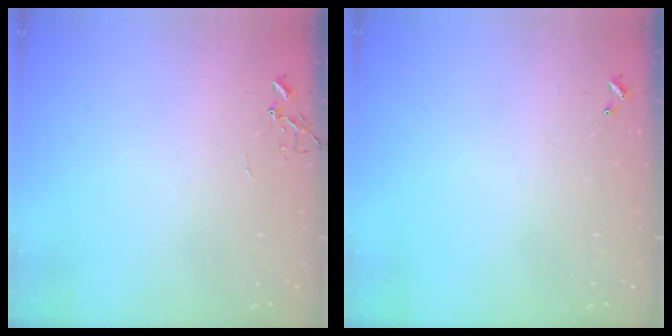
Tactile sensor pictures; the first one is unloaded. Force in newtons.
{"total": 0.0}